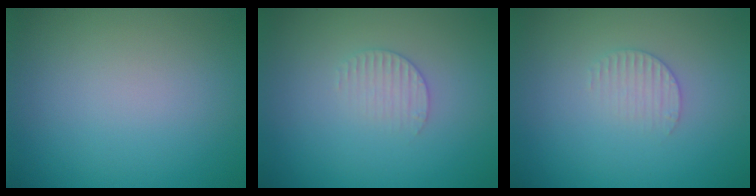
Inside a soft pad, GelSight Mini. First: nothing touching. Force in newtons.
{"total": 1.5, "press": 1.5, "slide": 0.4}
{"total": 1.5, "press": 1.5, "slide": 0.4}